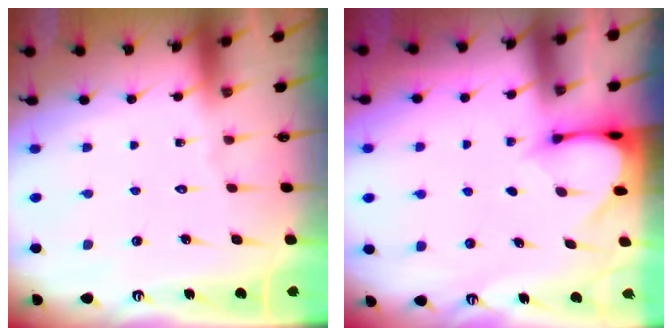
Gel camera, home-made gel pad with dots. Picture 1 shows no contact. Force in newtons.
{"total": 3.4, "press": 3.4, "slide": 0.3}